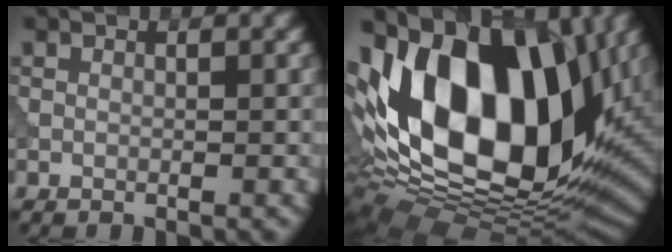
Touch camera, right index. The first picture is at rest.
{"total": 17.6, "force": [4.1, 10.8, 13.3], "torque": [-0.233, 0.014, 0.058]}